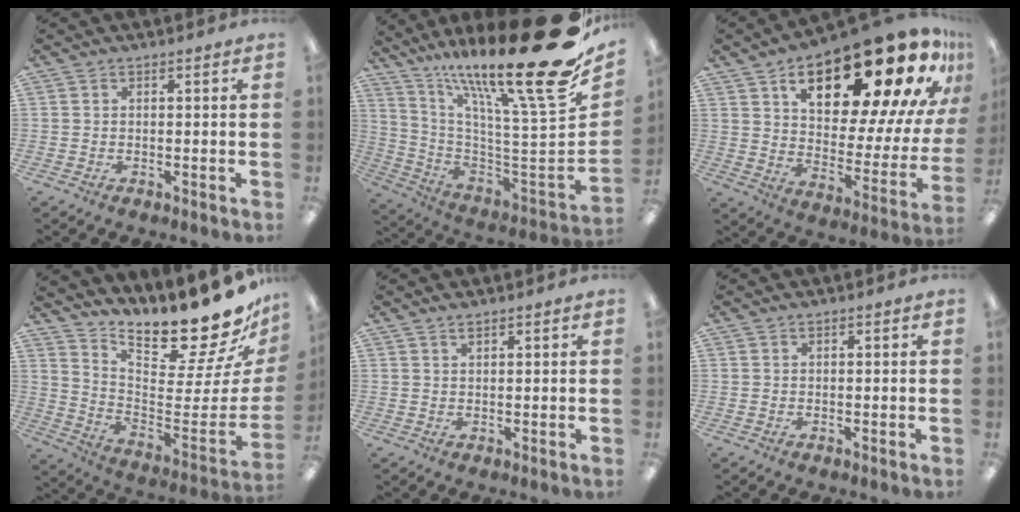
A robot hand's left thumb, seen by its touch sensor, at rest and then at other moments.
{"total": 27.1, "force": [17.0, 4.3, 20.7], "torque": [-0.271, -0.150, 0.274]}
{"total": 27.0, "force": [16.0, 10.3, 19.2], "torque": [-0.258, -0.107, 0.257]}
{"total": 19.9, "force": [17.4, 4.2, 8.7], "torque": [-0.087, -0.166, 0.274]}
{"total": 1.3, "force": [1.1, 0.4, 0.7], "torque": [-0.015, 0.001, 0.019]}
{"total": 0.0}